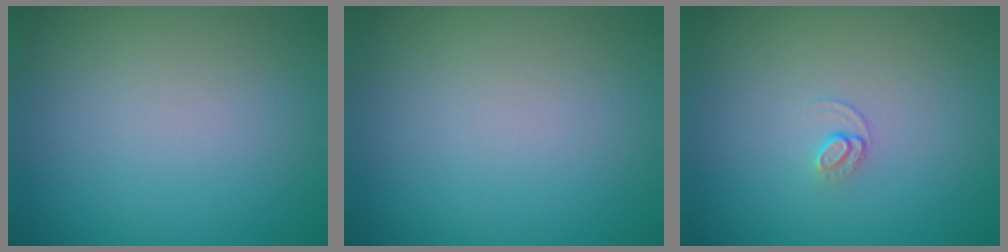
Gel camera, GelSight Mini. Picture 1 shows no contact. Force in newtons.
{"total": 0.0}
{"total": 0.9, "press": 0.4, "slide": 0.8}